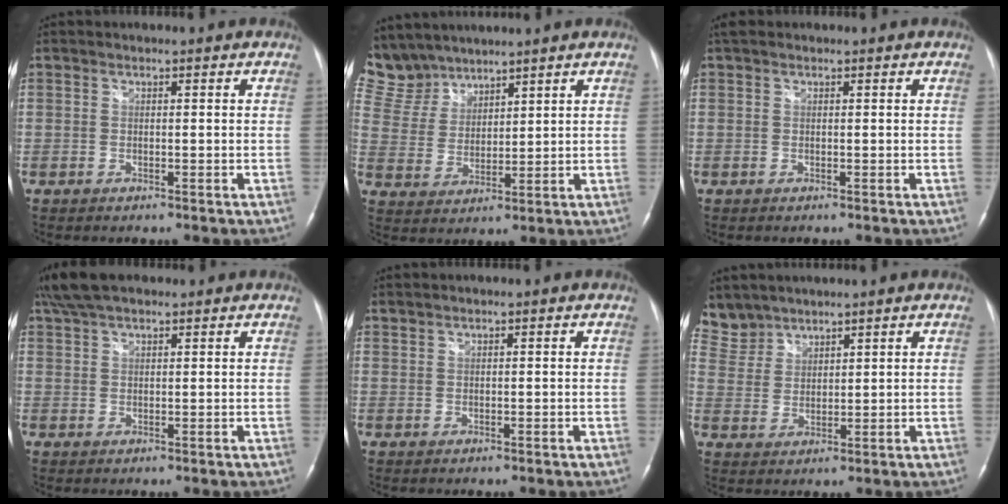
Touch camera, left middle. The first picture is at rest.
{"total": 9.2, "force": [8.5, 3.5, 0.2], "torque": [-0.018, 0.013, 0.190]}
{"total": 1.2, "force": [0.9, 0.5, 0.5], "torque": [-0.015, 0.018, 0.016]}
{"total": 6.4, "force": [5.1, 1.9, 3.3], "torque": [-0.071, 0.027, 0.097]}
{"total": 0.8, "force": [0.8, 0.0, 0.1], "torque": [-0.008, 0.009, 0.022]}
{"total": 6.6, "force": [6.0, 2.7, -0.2], "torque": [-0.001, 0.009, 0.134]}